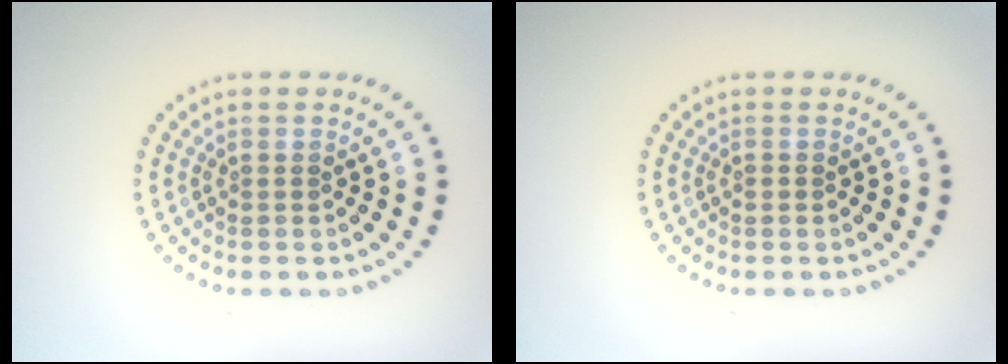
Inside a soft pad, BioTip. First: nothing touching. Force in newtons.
{"total": 0.6, "press": 0.5, "slide": 0.2}